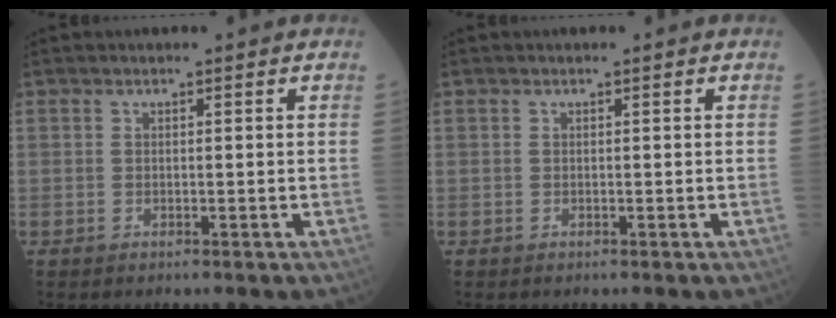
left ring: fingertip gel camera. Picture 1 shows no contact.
{"total": 0.0}